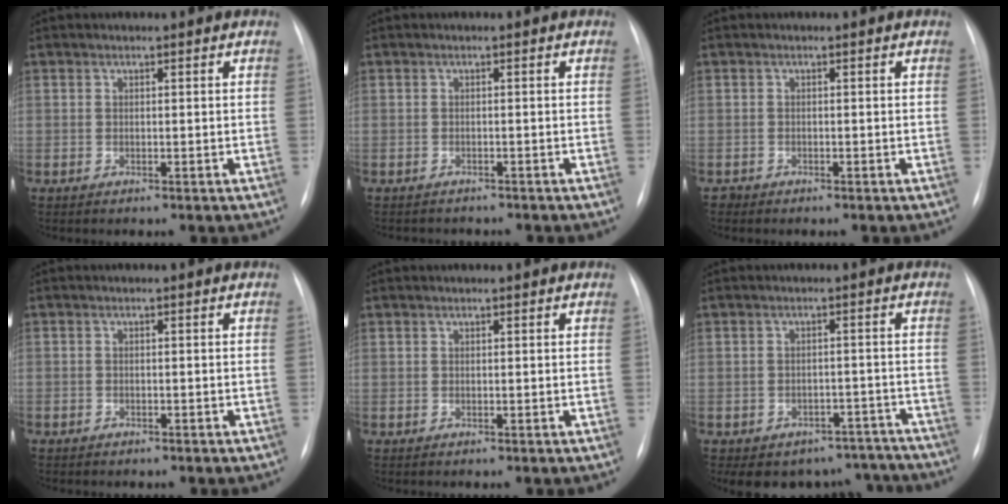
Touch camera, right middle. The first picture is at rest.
{"total": 3.3, "force": [-3.0, 1.1, 0.4], "torque": [-0.002, -0.003, -0.037]}
{"total": 0.7, "force": [-0.6, 0.4, -0.1], "torque": [0.000, 0.002, -0.013]}
{"total": 1.5, "force": [-1.2, 0.8, 0.4], "torque": [-0.011, 0.002, -0.015]}
{"total": 0.0}
{"total": 12.6, "force": [-10.7, 6.3, 1.7], "torque": [-0.008, 0.028, -0.116]}